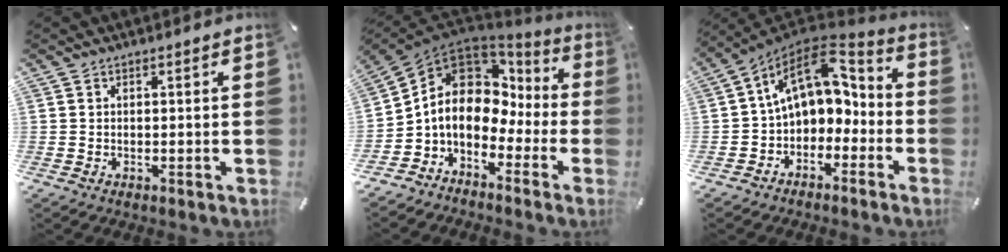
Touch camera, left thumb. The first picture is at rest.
{"total": 10.5, "force": [0.4, 8.5, 6.2], "torque": [-0.134, -0.014, 0.002]}
{"total": 12.7, "force": [3.7, 8.9, 8.2], "torque": [-0.123, -0.020, 0.070]}